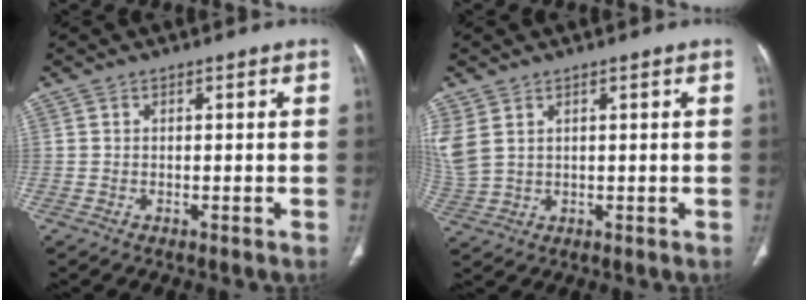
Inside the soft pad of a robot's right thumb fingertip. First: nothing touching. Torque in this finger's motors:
{"motor_torque": [-0.85, 1.14, 0.90, 0.45, 0.30]}